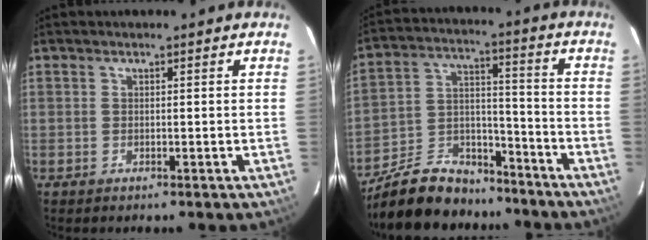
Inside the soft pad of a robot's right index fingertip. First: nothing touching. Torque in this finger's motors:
{"motor_torque": [0.73, -0.97, 0.10, -0.08]}